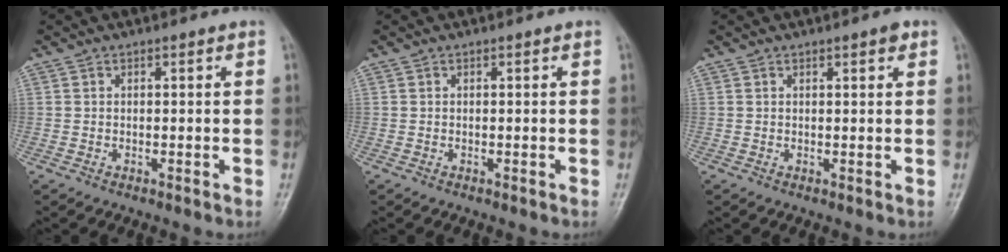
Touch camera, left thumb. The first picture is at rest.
{"total": 0.0}
{"total": 1.5, "force": [0.9, 0.4, 1.1], "torque": [-0.013, -0.002, 0.011]}